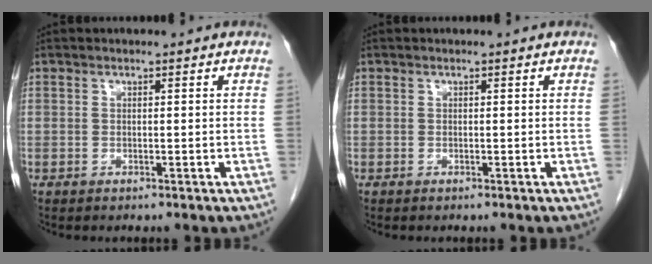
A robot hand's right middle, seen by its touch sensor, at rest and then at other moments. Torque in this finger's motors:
{"motor_torque": [0.15, -0.02, 0.08, 0.01]}